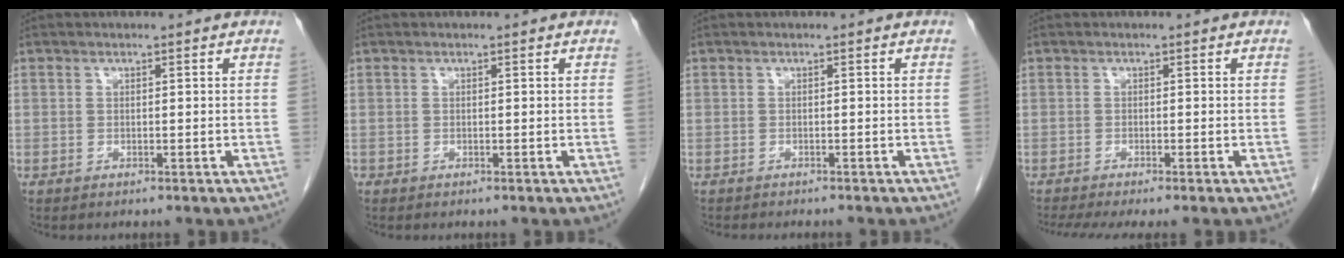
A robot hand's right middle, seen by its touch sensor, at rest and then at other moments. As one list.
[{"total": 0.0}, {"total": 4.0, "force": [-3.5, 0.6, 1.8], "torque": [-0.025, -0.007, -0.043]}, {"total": 6.3, "force": [-5.1, 0.0, 3.6], "torque": [-0.048, -0.014, -0.083]}]